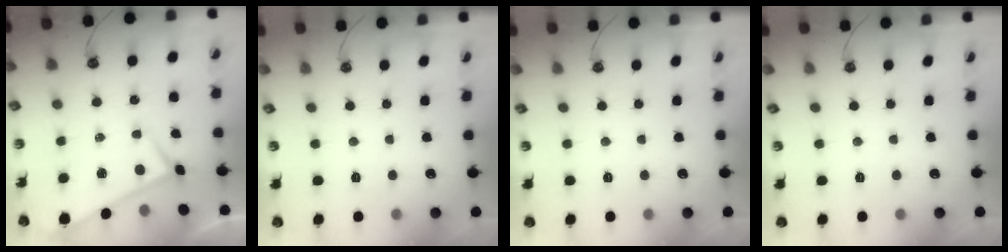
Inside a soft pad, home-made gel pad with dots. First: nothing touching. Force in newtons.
{"total": 0.0}
{"total": 0.0}
{"total": 0.0}